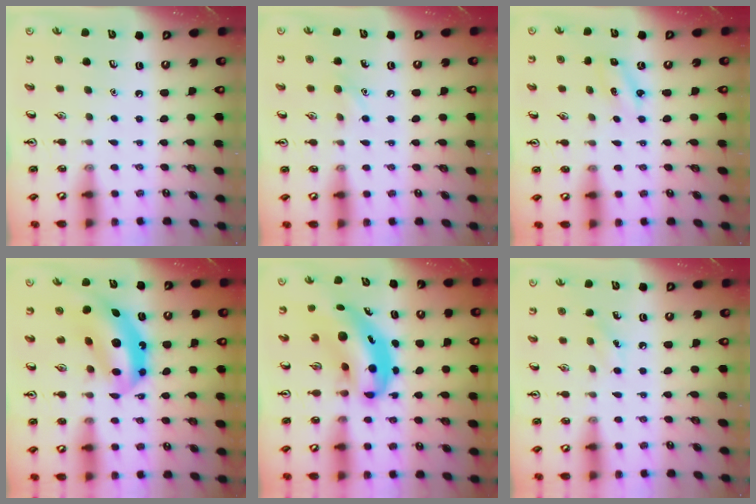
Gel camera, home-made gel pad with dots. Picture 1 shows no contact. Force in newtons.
{"total": 5.9, "press": 5.6, "slide": 1.7}
{"total": 2.6, "press": 2.4, "slide": 0.8}
{"total": 10.9, "press": 10.4, "slide": 3.2}
{"total": 7.5, "press": 7.2, "slide": 2.3}
{"total": 5.3, "press": 5.1, "slide": 1.5}